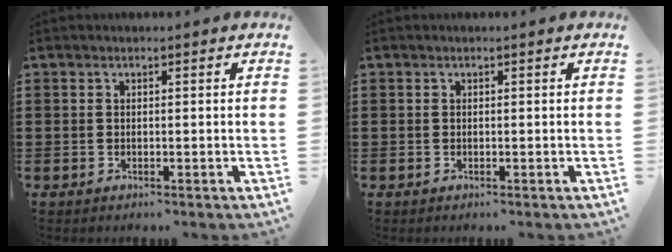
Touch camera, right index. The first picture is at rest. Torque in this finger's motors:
{"motor_torque": [-0.09, 0.05, 0.00, -0.01]}